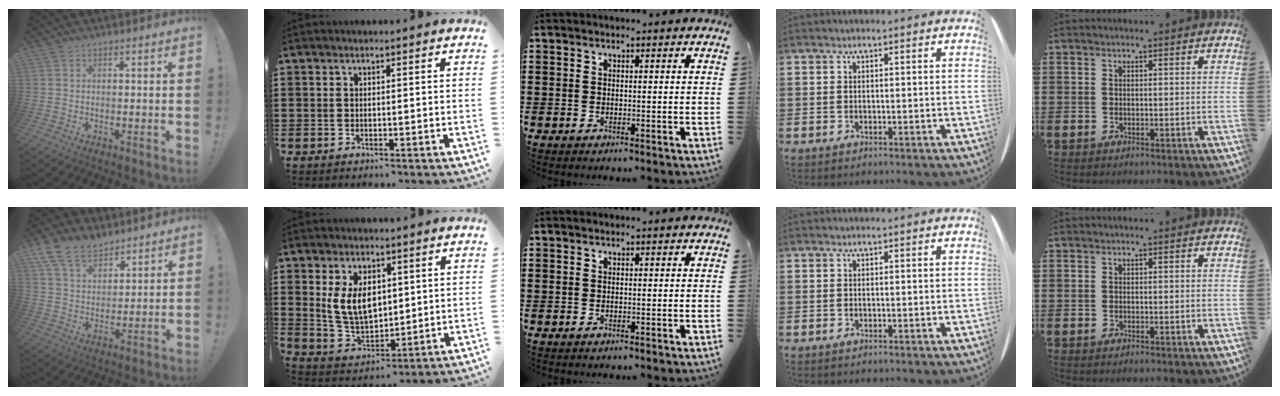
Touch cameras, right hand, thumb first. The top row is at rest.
{"thumb": {"total": 11.7, "force": [9.0, 6.0, 4.4], "torque": [-0.088, -0.050, 0.176]}, "index": {"total": 7.9, "force": [2.0, 5.1, 5.7], "torque": [-0.137, 0.009, 0.034]}}